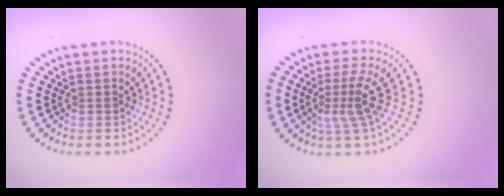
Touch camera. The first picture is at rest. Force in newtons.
{"total": 3.2, "press": 2.3, "slide": 2.2}